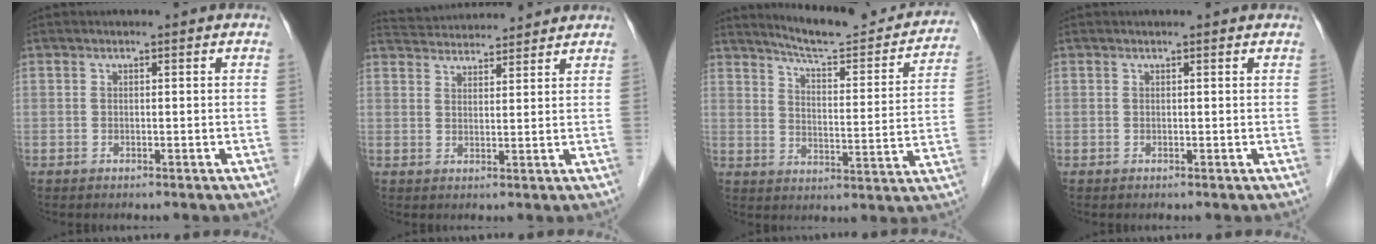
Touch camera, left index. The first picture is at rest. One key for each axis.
{"total": 9.6, "fx": 9.3, "fy": 1.1, "fz": 1.9, "tx": -0.038, "ty": 0.029, "tz": 0.141}
{"total": 16.8, "fx": 15.7, "fy": 2.1, "fz": 5.7, "tx": -0.073, "ty": -0.041, "tz": 0.200}
{"total": 0.9, "fx": 0.9, "fy": 0.0, "fz": 0.3, "tx": -0.010, "ty": 0.003, "tz": 0.010}